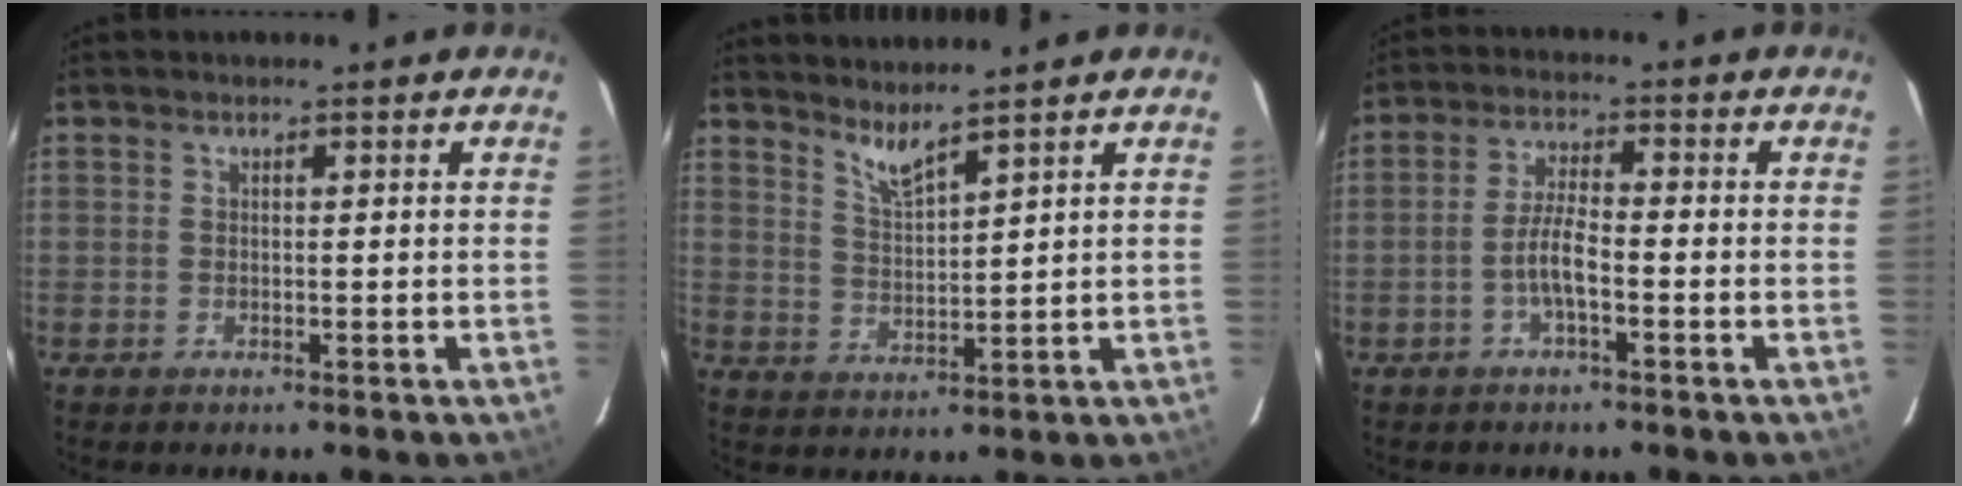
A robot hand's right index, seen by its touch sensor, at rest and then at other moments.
{"total": 4.4, "force": [3.9, -0.1, 2.1], "torque": [-0.043, -0.007, 0.075]}
{"total": 4.7, "force": [-2.0, 1.0, 4.1], "torque": [-0.088, 0.008, -0.040]}